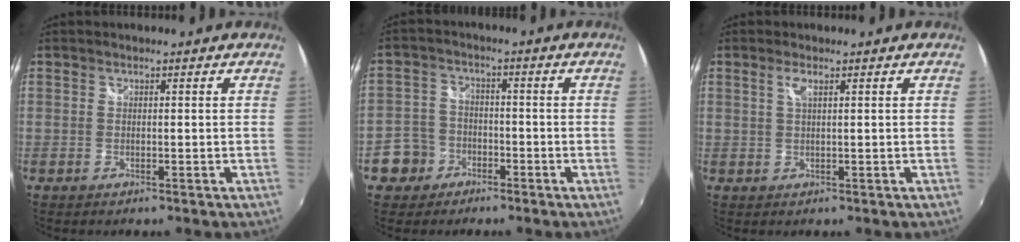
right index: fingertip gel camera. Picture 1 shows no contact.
{"total": 6.4, "force": [-3.3, 5.4, 0.7], "torque": [-0.028, 0.021, -0.063]}
{"total": 1.6, "force": [0.8, 0.2, 1.4], "torque": [-0.028, 0.001, 0.012]}